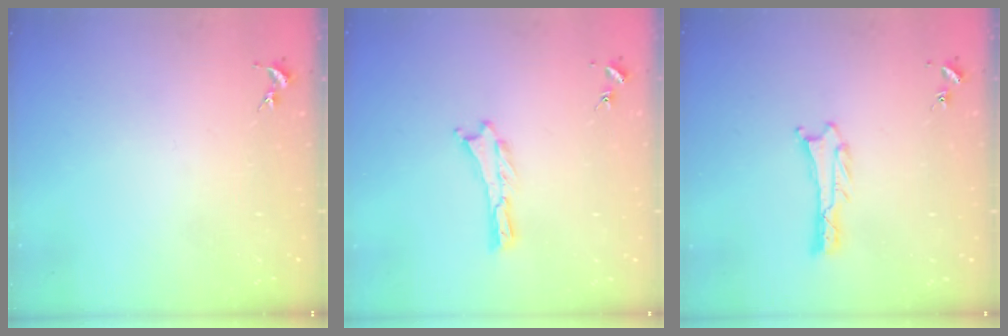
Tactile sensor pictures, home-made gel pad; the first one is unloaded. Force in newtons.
{"total": 0.0}
{"total": 0.6, "press": 0.6, "slide": 0.1}